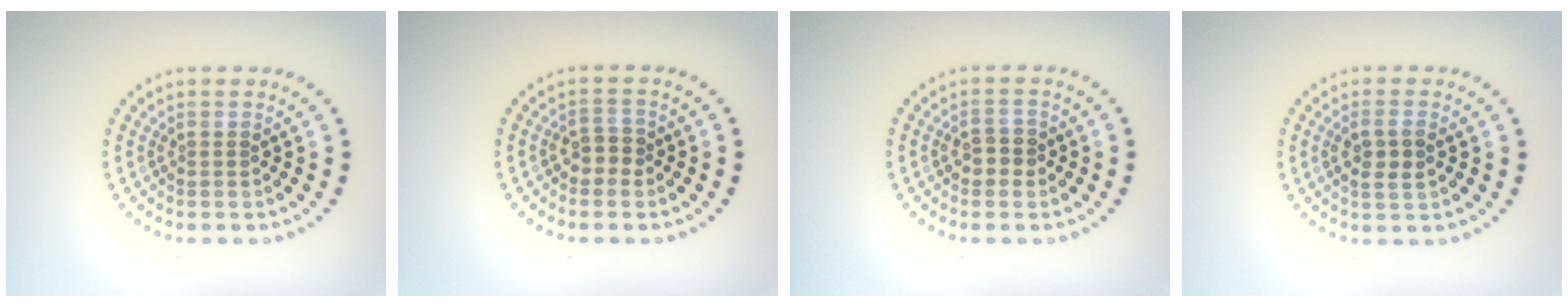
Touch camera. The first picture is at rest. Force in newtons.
{"total": 1.8, "press": 1.7, "slide": 0.8}
{"total": 1.8, "press": 1.8, "slide": 0.4}
{"total": 2.4, "press": 2.3, "slide": 0.5}